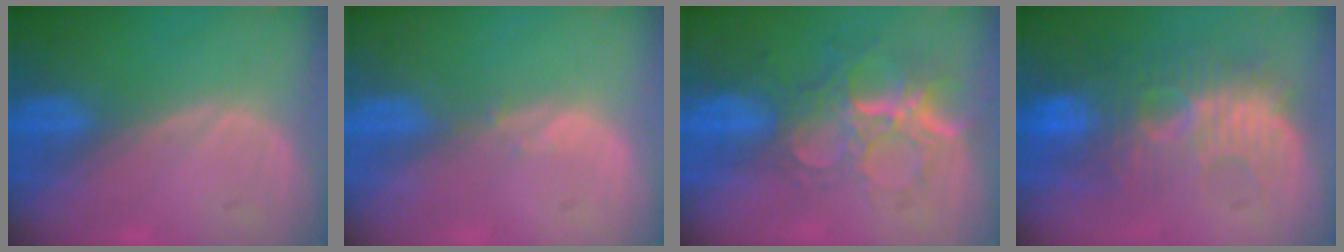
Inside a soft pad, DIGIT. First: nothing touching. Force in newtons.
{"total": 0.6, "press": 0.6, "slide": 0.1}
{"total": 9.1, "press": 7.7, "slide": 4.8}
{"total": 10.1, "press": 9.3, "slide": 4.0}